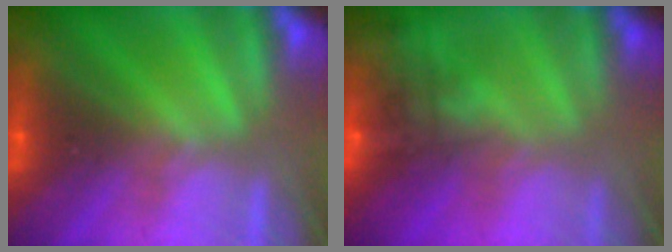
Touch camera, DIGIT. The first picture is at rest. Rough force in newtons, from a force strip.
{"total": 4.8}